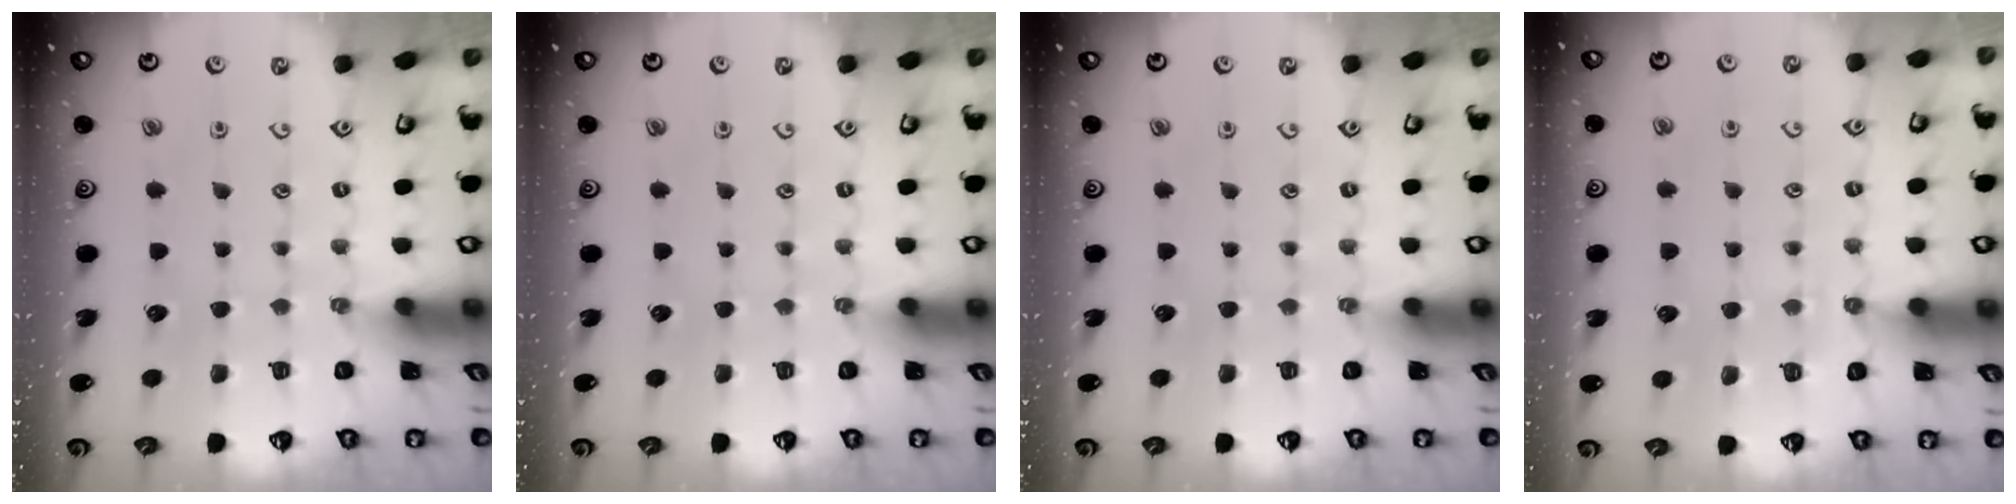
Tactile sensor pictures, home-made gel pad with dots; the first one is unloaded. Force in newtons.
{"total": 0.0}
{"total": 0.0}
{"total": 2.9, "press": 2.8, "slide": 0.6}